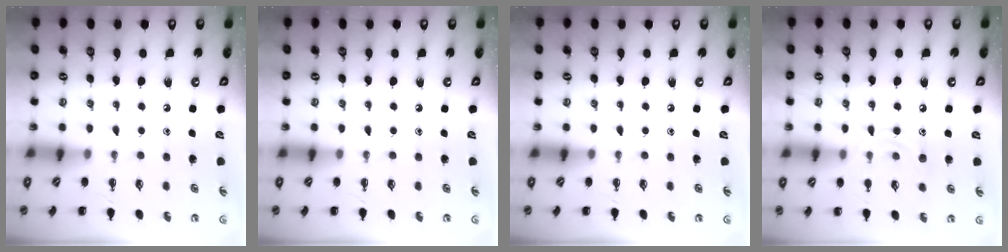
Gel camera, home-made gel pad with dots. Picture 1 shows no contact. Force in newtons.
{"total": 0.0}
{"total": 0.0}
{"total": 8.2, "press": 8.1, "slide": 1.1}